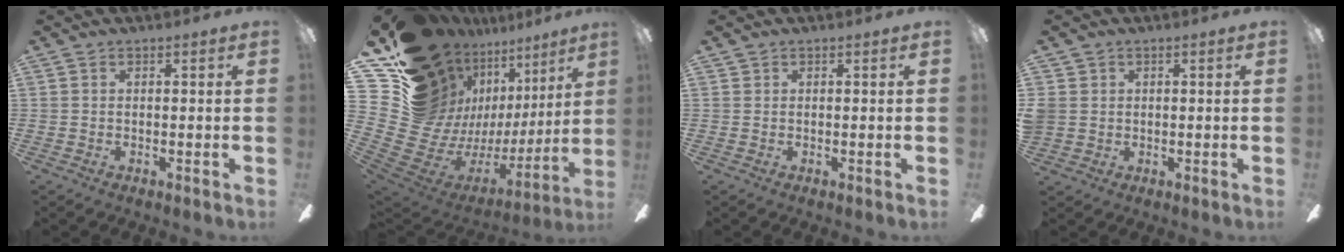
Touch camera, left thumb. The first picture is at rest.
{"total": 23.0, "force": [12.6, 15.9, 10.9], "torque": [-0.198, -0.135, 0.295]}
{"total": 0.0}
{"total": 2.8, "force": [0.6, 2.7, 0.6], "torque": [-0.015, 0.005, 0.013]}